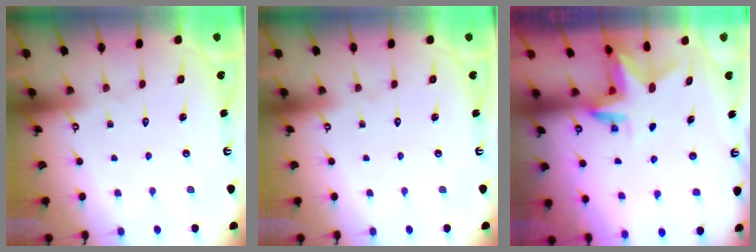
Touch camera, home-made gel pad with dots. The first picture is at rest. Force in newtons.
{"total": 0.0}
{"total": 3.0, "press": 2.9, "slide": 0.2}